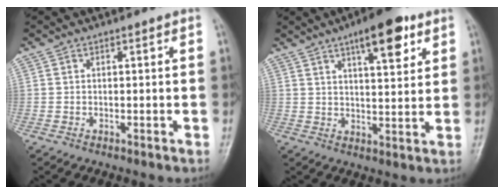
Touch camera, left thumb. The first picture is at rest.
{"total": 10.8, "force": [6.0, 3.6, 8.3], "torque": [-0.100, -0.025, 0.086]}